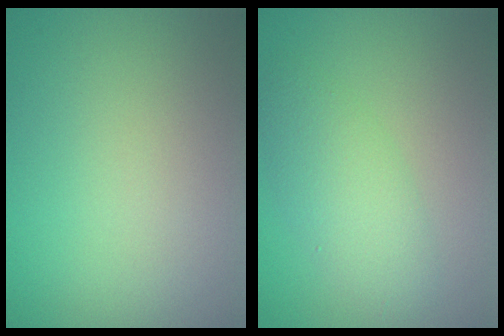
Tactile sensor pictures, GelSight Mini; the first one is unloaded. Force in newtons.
{"total": 3.6, "press": 3.6, "slide": 0.2}